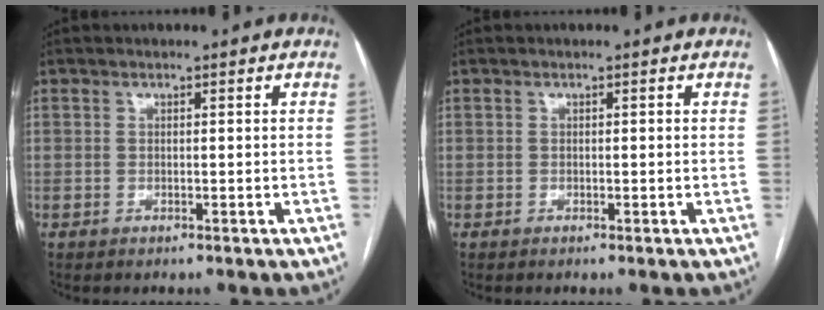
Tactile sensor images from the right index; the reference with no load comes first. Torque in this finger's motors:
{"motor_torque": [-0.14, 0.03, -0.03, -0.01]}